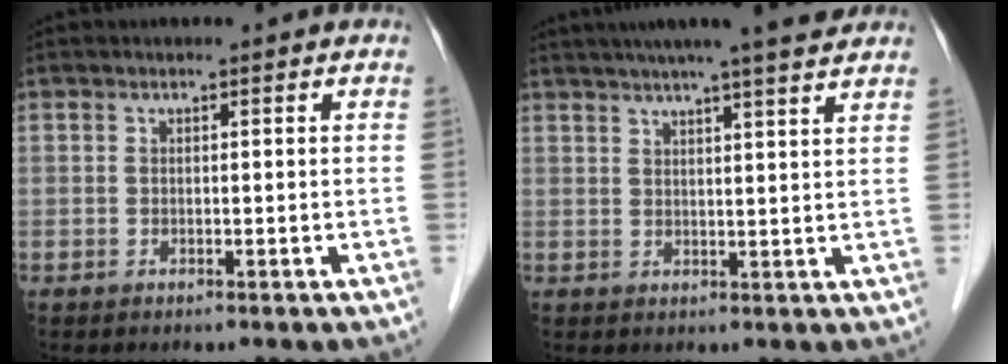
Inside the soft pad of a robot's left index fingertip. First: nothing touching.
{"total": 12.4, "force": [10.6, 0.2, 6.5], "torque": [-0.102, 0.019, 0.132]}